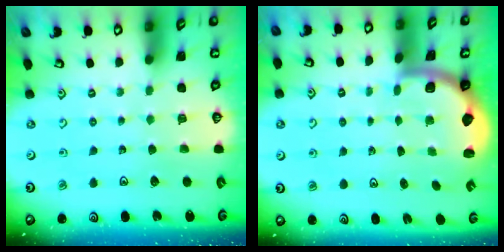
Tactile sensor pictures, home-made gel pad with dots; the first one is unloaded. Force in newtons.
{"total": 2.0, "press": 2.0, "slide": 0.5}